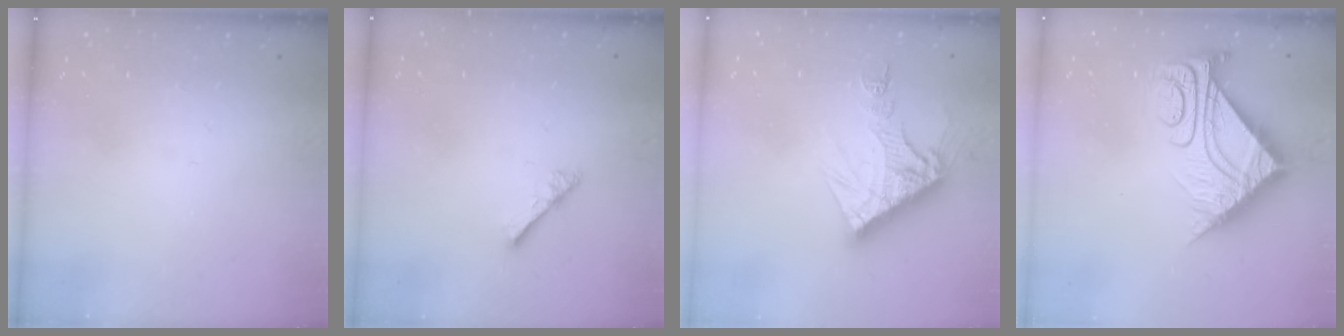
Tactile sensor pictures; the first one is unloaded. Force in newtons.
{"total": 3.3, "press": 3.3, "slide": 0.5}
{"total": 12.9, "press": 12.8, "slide": 1.3}
{"total": 13.0, "press": 13.0, "slide": 1.0}